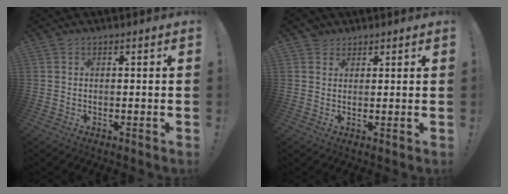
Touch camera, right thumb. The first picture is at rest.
{"total": 3.1, "force": [2.1, 2.3, 0.4], "torque": [-0.003, -0.005, 0.038]}